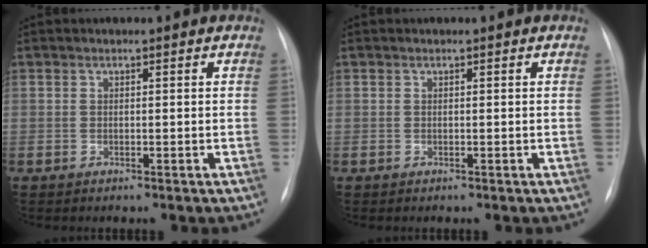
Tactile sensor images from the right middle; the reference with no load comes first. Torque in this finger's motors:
{"motor_torque": [-0.86, 0.20, 0.03, 0.01]}